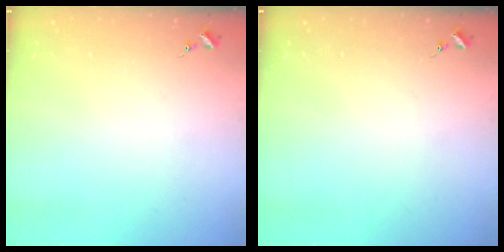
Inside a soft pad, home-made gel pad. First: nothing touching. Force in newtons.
{"total": 0.0}